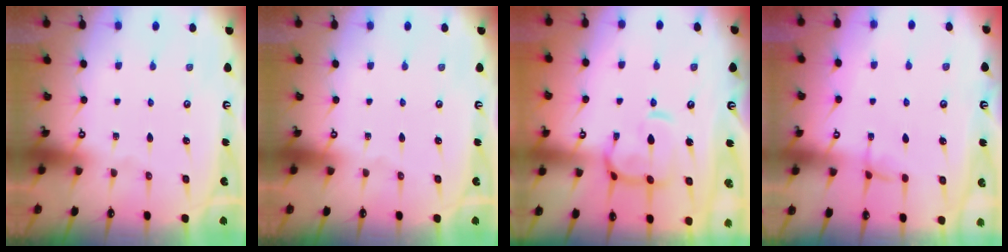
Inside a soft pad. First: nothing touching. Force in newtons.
{"total": 0.0}
{"total": 7.6, "press": 7.5, "slide": 1.2}
{"total": 1.9, "press": 1.9, "slide": 0.2}